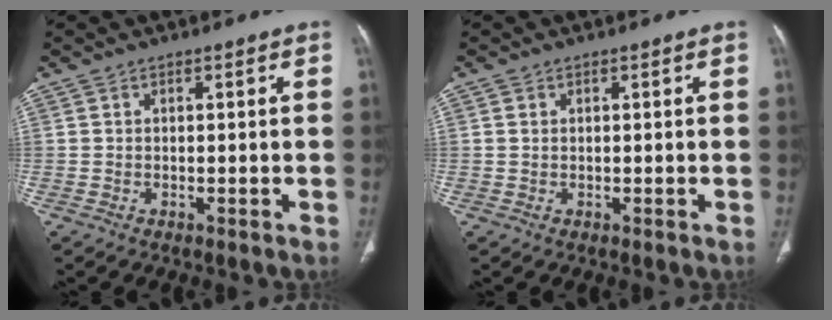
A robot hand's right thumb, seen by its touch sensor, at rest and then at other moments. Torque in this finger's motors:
{"motor_torque": [-0.63, -0.11, -0.21, -0.23, -0.02]}